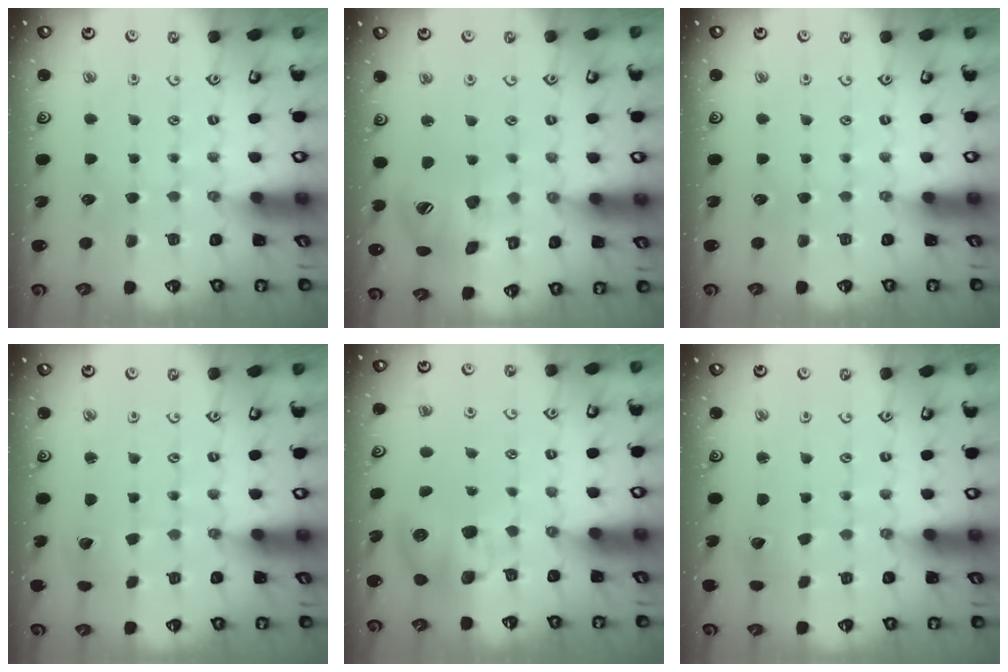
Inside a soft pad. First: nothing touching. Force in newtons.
{"total": 16.4, "press": 16.2, "slide": 2.2}
{"total": 0.0}
{"total": 3.0, "press": 3.0, "slide": 0.2}
{"total": 9.6, "press": 9.5, "slide": 1.4}
{"total": 2.4, "press": 2.4, "slide": 0.3}